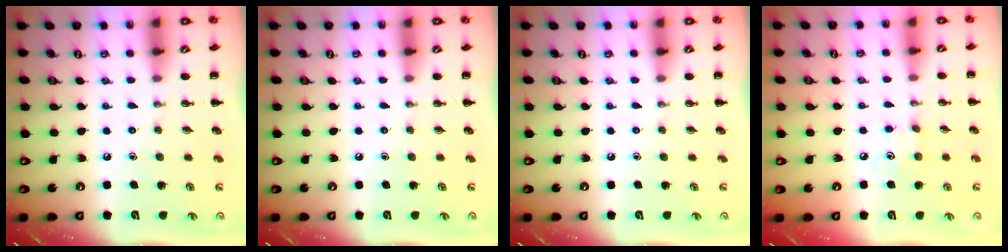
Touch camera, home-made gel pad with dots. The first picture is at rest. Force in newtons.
{"total": 0.0}
{"total": 0.0}
{"total": 4.4, "press": 4.3, "slide": 0.8}